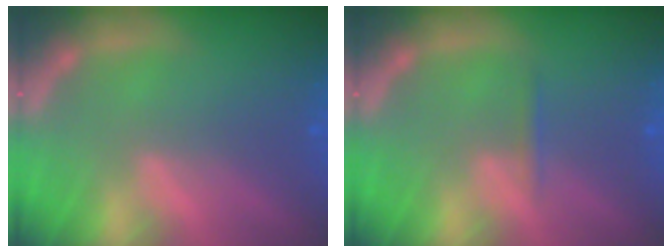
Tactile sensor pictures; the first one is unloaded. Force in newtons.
{"total": 0.9}